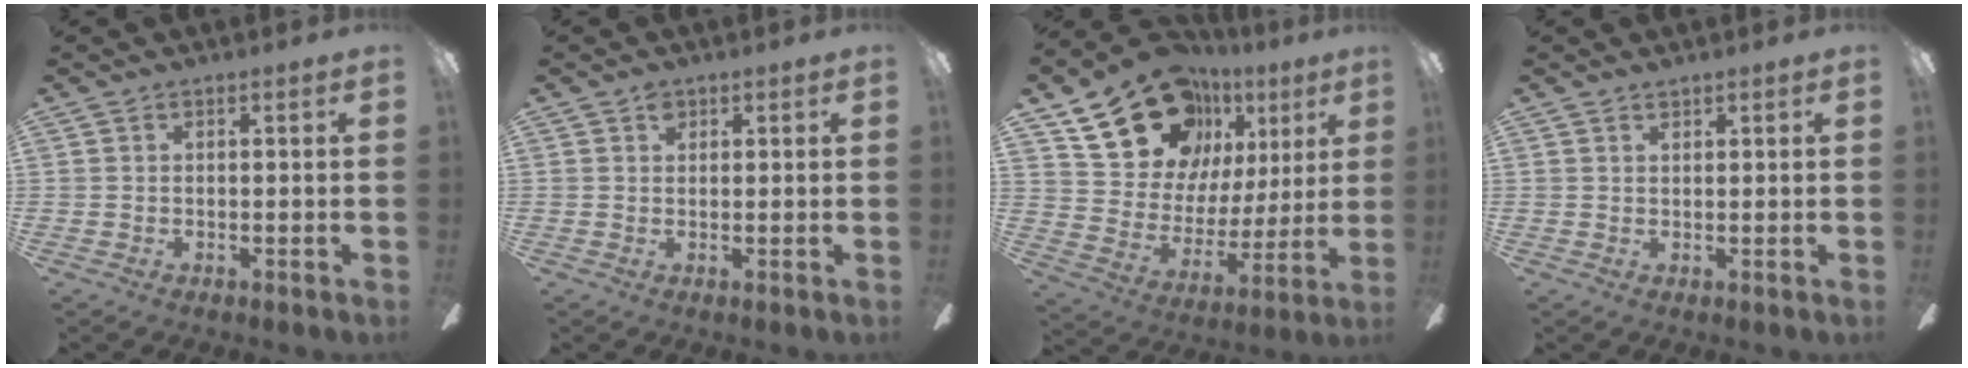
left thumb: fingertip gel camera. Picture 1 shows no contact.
{"total": 2.1, "force": [1.3, 1.3, 0.9], "torque": [-0.012, -0.001, 0.021]}
{"total": 23.1, "force": [13.9, 15.3, 10.2], "torque": [-0.164, -0.070, 0.268]}
{"total": 1.1, "force": [1.0, 0.4, 0.2], "torque": [-0.005, 0.000, 0.020]}